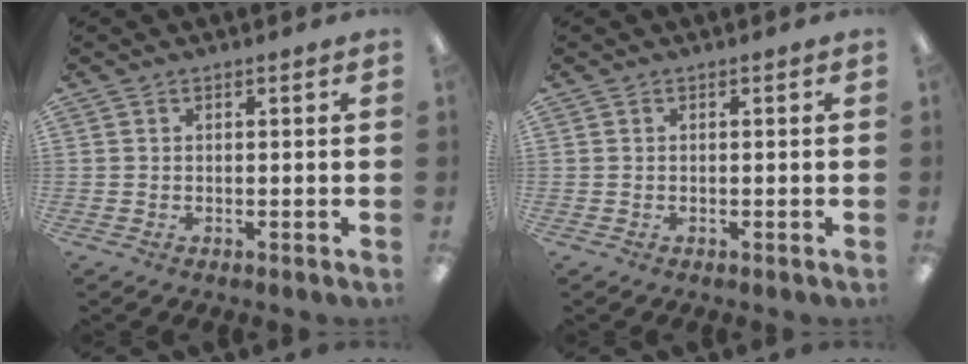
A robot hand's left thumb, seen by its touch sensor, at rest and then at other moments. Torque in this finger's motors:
{"motor_torque": [0.00, 0.00, 0.08, -0.08, 0.00]}